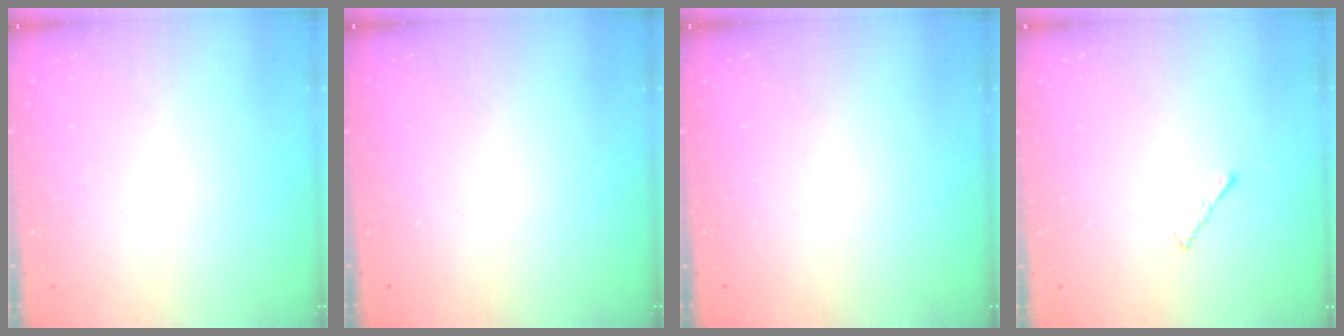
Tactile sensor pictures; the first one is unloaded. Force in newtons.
{"total": 0.0}
{"total": 0.0}
{"total": 0.7, "press": 0.6, "slide": 0.3}